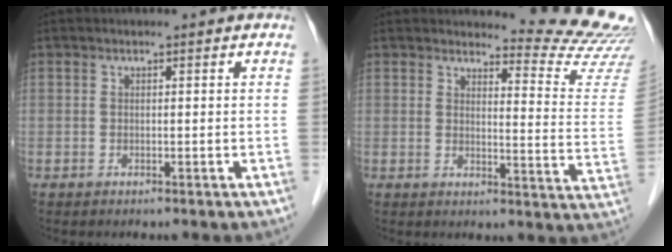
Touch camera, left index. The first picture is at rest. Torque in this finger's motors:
{"motor_torque": [0.95, -1.18, 0.14, 0.01]}